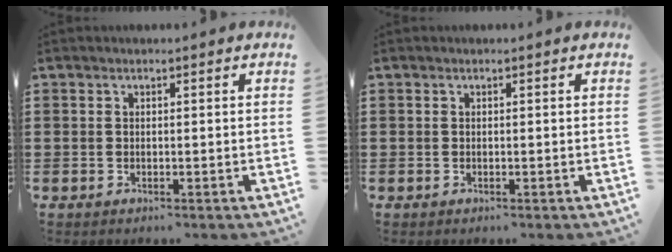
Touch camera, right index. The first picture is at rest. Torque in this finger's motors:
{"motor_torque": [0.93, 1.21, 0.00, 0.02]}